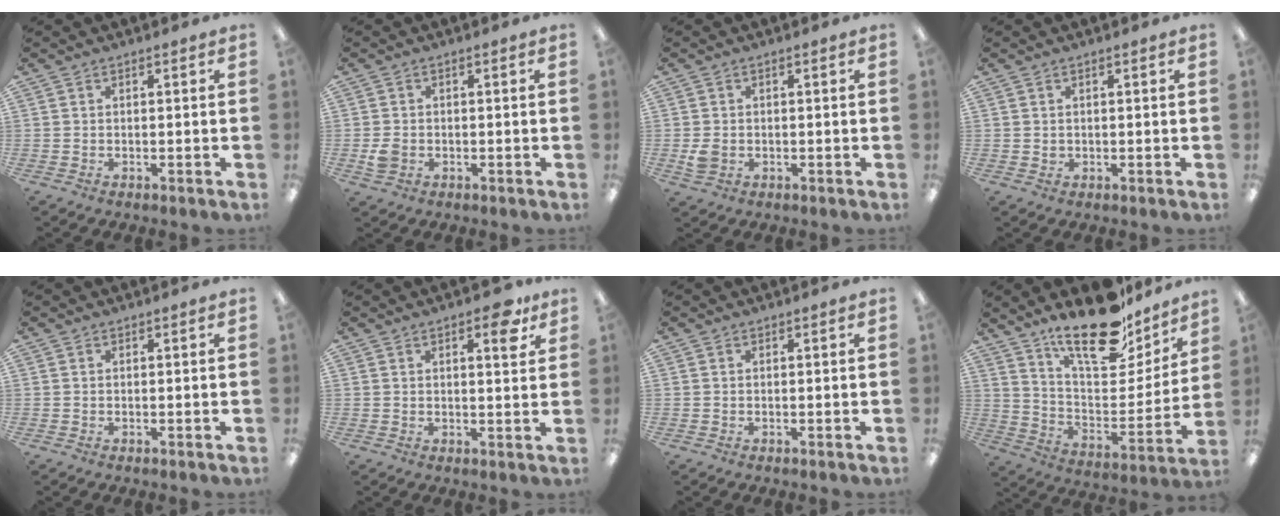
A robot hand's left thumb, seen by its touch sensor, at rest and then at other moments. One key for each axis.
{"total": 2.9, "fx": -0.7, "fy": 2.3, "fz": 1.6, "tx": -0.027, "ty": -0.001, "tz": -0.016}
{"total": 3.0, "fx": -0.5, "fy": 2.3, "fz": 1.8, "tx": -0.031, "ty": 0.000, "tz": -0.012}
{"total": 0.9, "fx": 0.3, "fy": 0.8, "fz": 0.3, "tx": -0.007, "ty": 0.006, "tz": 0.003}
{"total": 0.0}
{"total": 6.5, "fx": 3.7, "fy": 2.5, "fz": 4.7, "tx": -0.056, "ty": -0.014, "tz": 0.055}
{"total": 0.0}
{"total": 21.5, "fx": 16.8, "fy": 7.9, "fz": 10.9, "tx": -0.177, "ty": -0.111, "tz": 0.289}